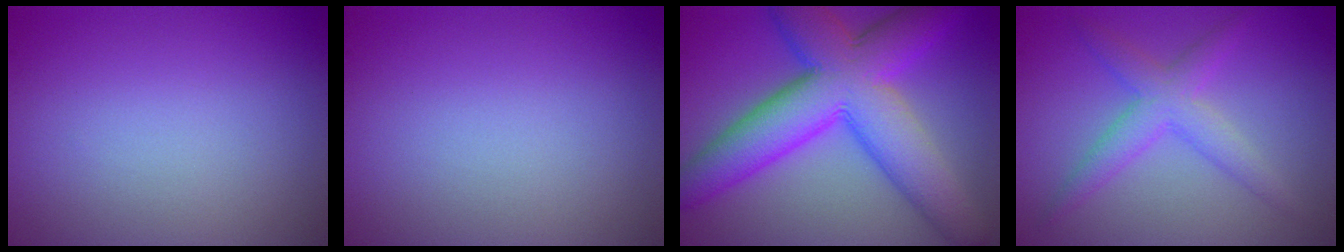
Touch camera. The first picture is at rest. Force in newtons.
{"total": 0.0}
{"total": 11.4, "press": 11.4, "slide": 0.1}
{"total": 3.4, "press": 3.4, "slide": 0.1}